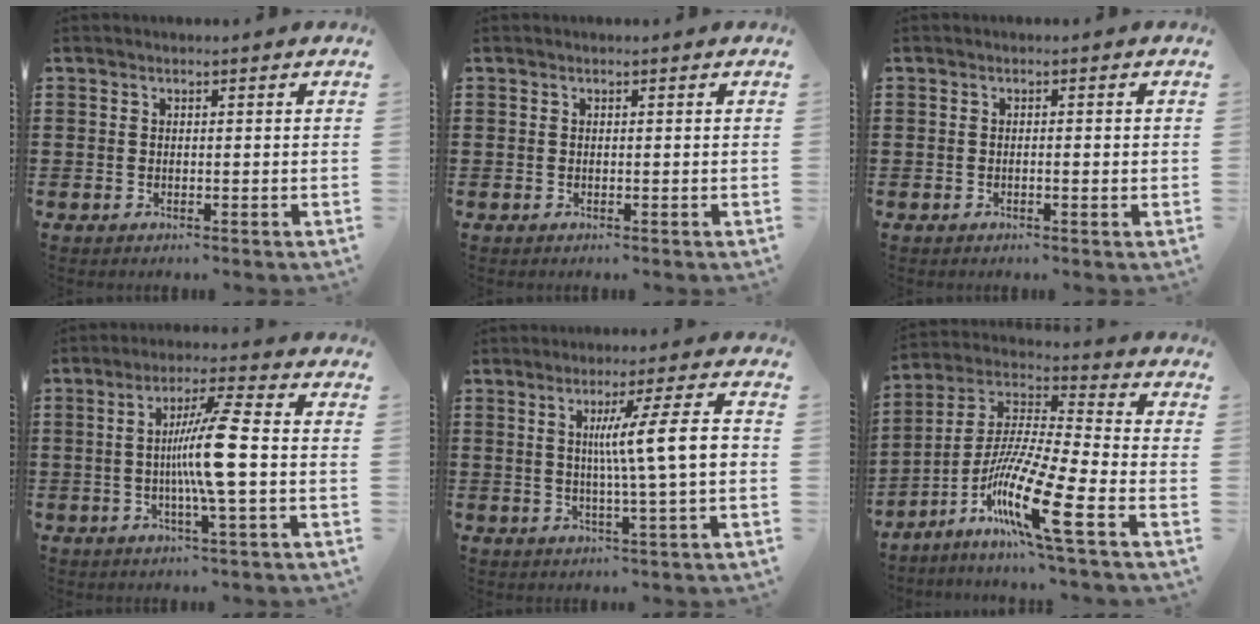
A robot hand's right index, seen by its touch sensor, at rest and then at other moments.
{"total": 0.0}
{"total": 0.9, "force": [-0.3, 0.1, 0.8], "torque": [-0.014, -0.002, -0.005]}
{"total": 9.6, "force": [-0.8, 0.1, 9.6], "torque": [-0.182, -0.008, -0.024]}
{"total": 9.3, "force": [0.7, -0.2, 9.3], "torque": [-0.162, -0.005, 0.003]}
{"total": 13.4, "force": [-7.2, 0.7, 11.3], "torque": [-0.241, -0.020, -0.145]}